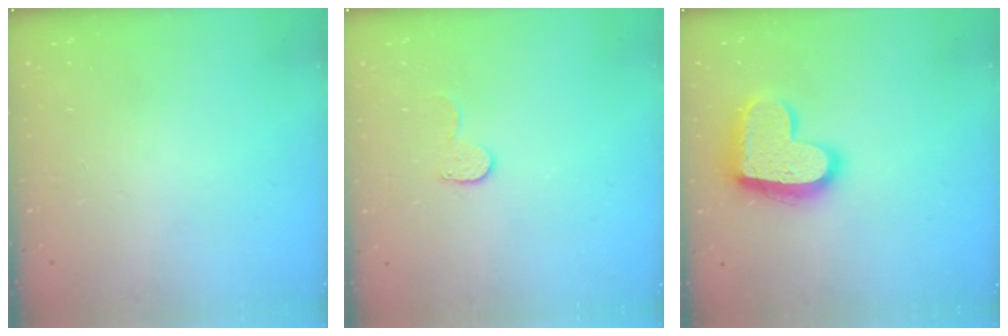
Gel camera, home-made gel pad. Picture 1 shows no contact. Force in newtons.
{"total": 7.1, "press": 7.1, "slide": 0.4}
{"total": 17.6, "press": 17.5, "slide": 1.3}